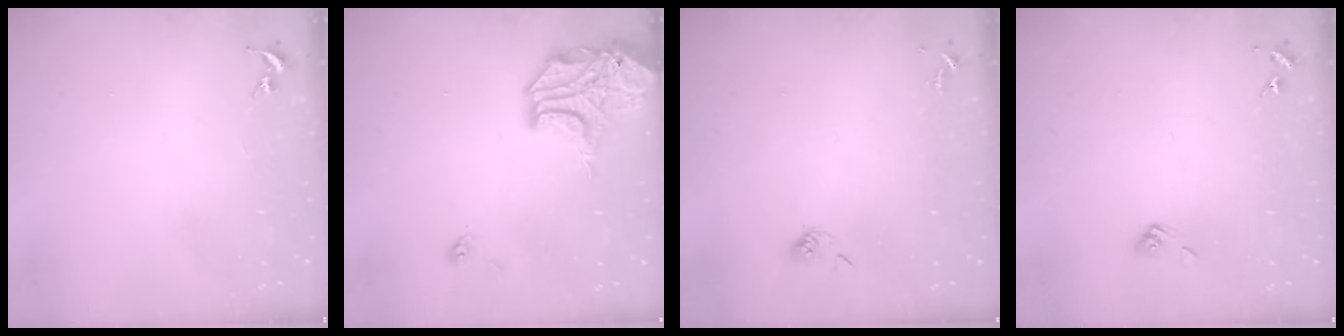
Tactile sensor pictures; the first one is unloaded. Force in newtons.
{"total": 15.2, "press": 15.1, "slide": 2.2}
{"total": 4.4, "press": 4.1, "slide": 1.6}
{"total": 5.4, "press": 5.0, "slide": 2.2}